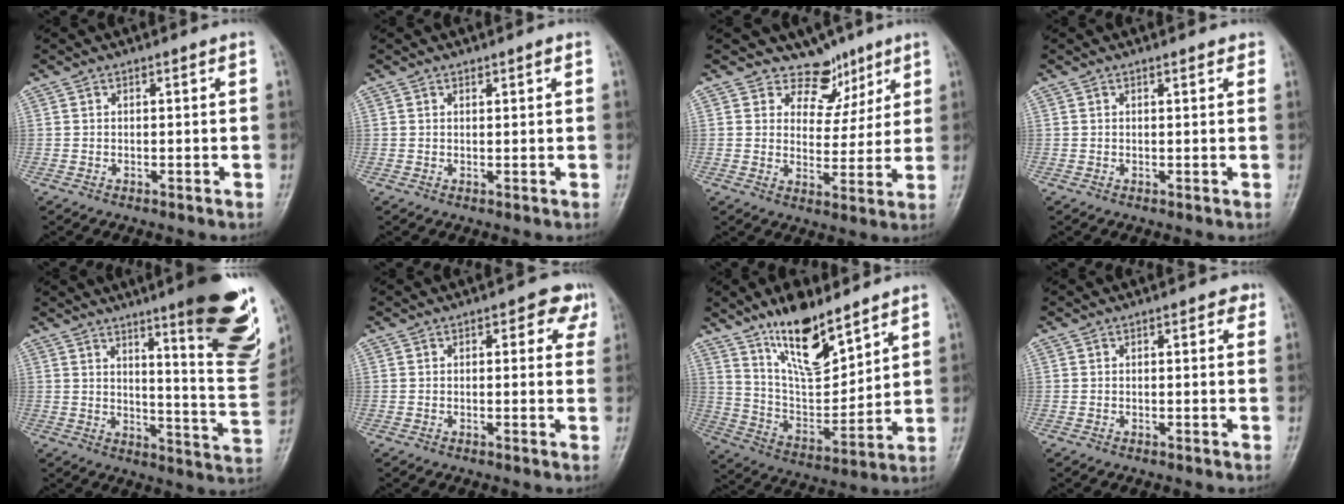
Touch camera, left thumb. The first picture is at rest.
{"total": 1.2, "force": [0.9, 0.5, 0.6], "torque": [-0.001, -0.004, 0.012]}
{"total": 7.5, "force": [5.7, 4.9, 0.5], "torque": [0.032, -0.042, 0.087]}
{"total": 1.6, "force": [1.1, 0.6, 0.9], "torque": [-0.007, -0.003, 0.012]}
{"total": 21.1, "force": [11.9, 3.4, 17.0], "torque": [-0.186, -0.073, 0.165]}
{"total": 5.1, "force": [2.2, 2.8, 3.7], "torque": [-0.007, -0.002, 0.015]}
{"total": 15.9, "force": [11.2, 5.9, 9.6], "torque": [-0.129, -0.073, 0.211]}
{"total": 2.1, "force": [1.0, 1.0, 1.6], "torque": [-0.012, 0.000, 0.008]}